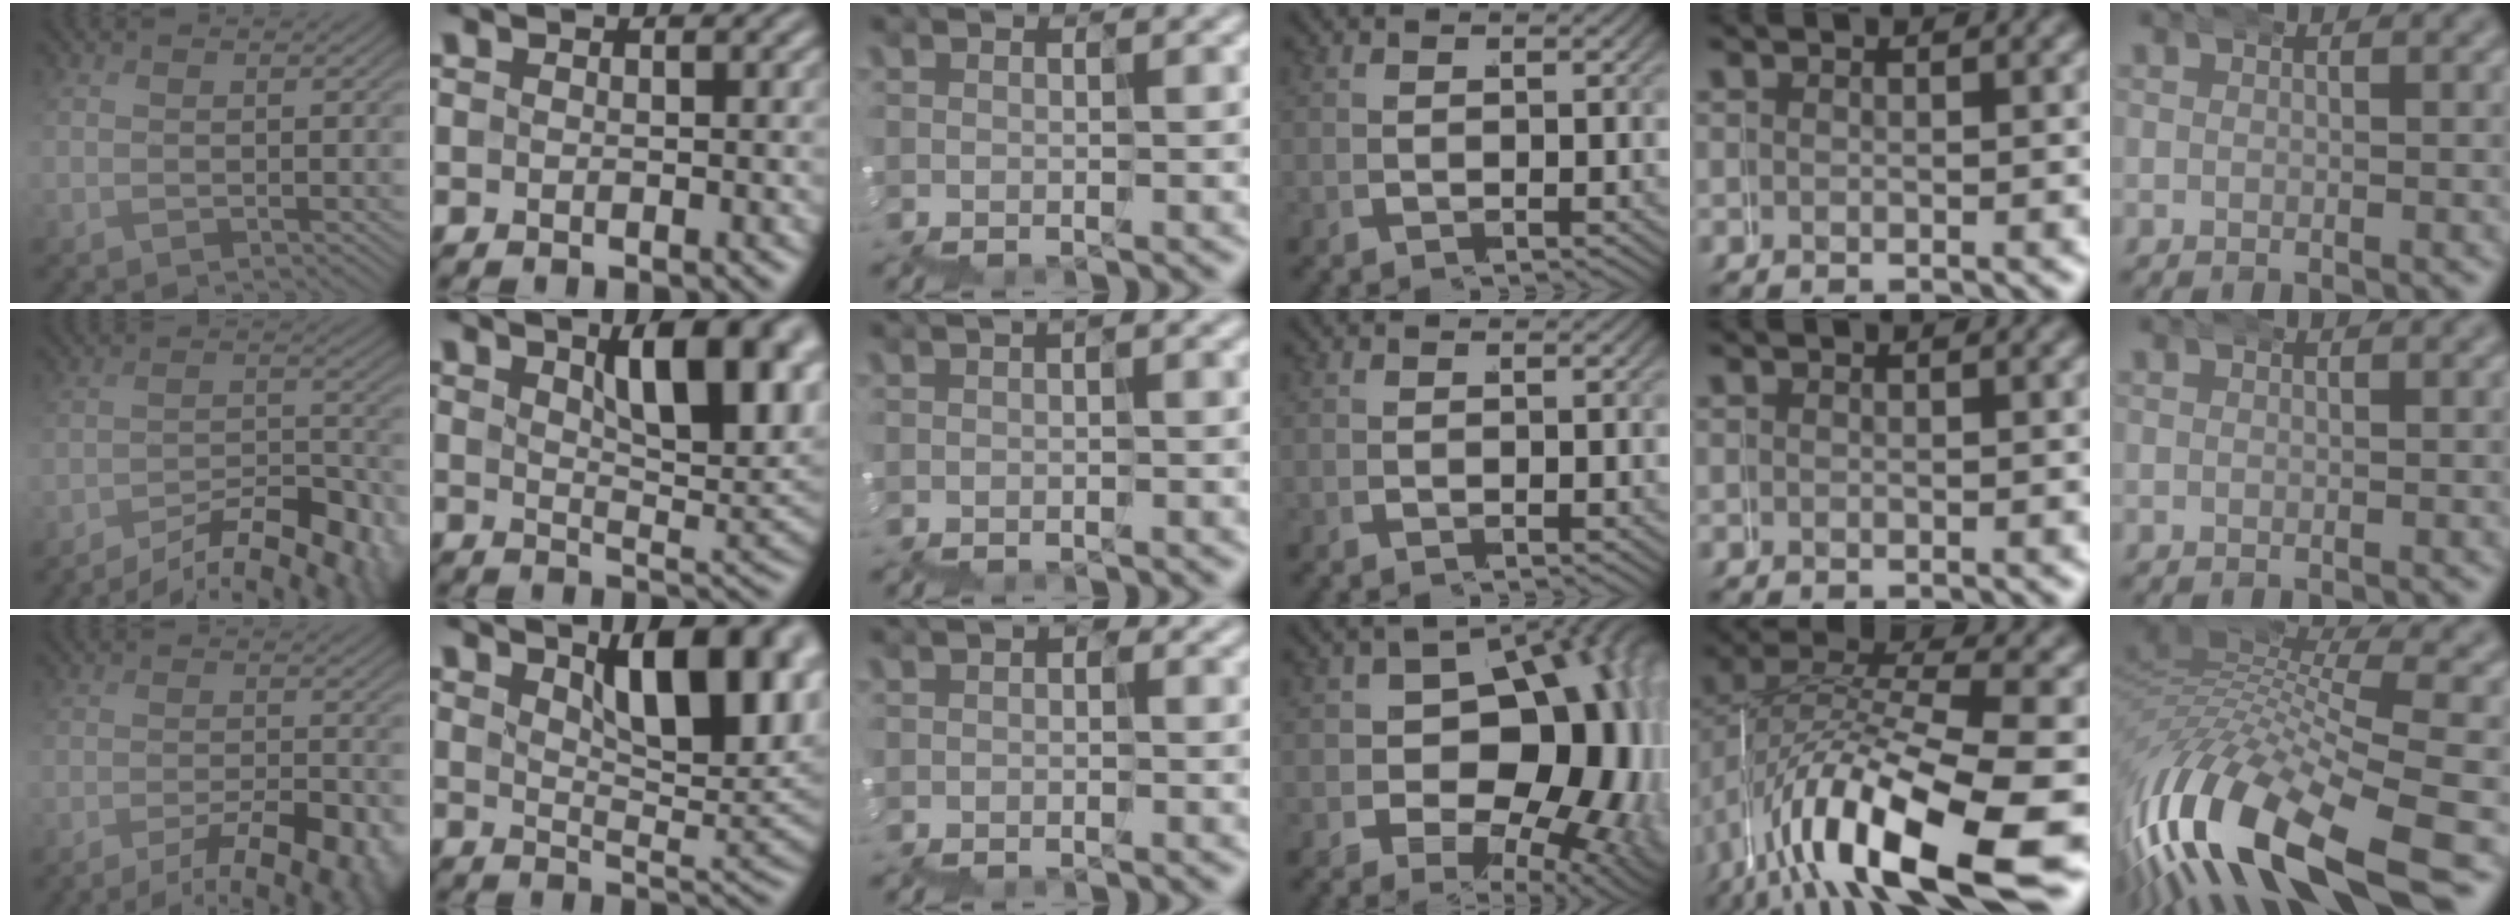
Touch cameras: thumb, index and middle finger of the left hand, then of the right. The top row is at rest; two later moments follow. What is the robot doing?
{"motion": "wrap", "object": "duck tape"}